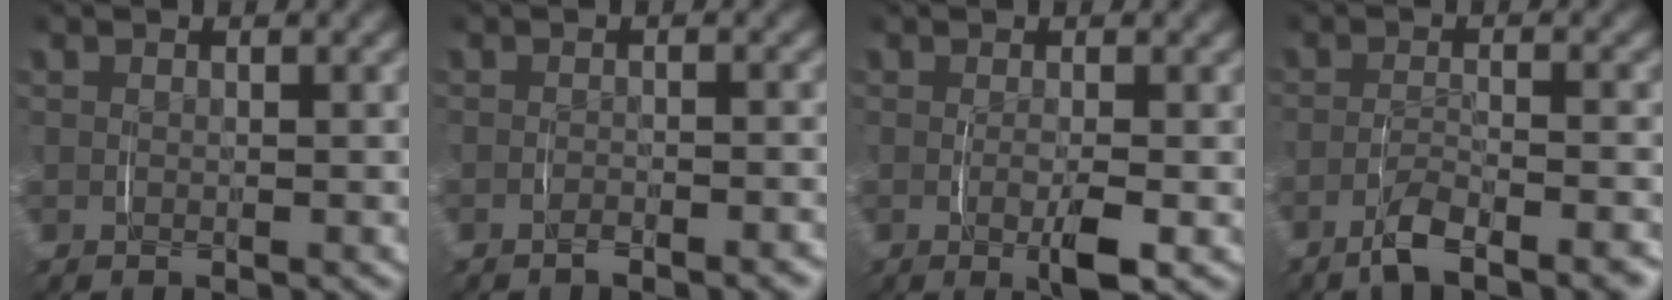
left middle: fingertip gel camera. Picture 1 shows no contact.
{"total": 1.3, "force": [-1.2, 0.0, 0.5], "torque": [-0.009, 0.004, -0.022]}
{"total": 2.5, "force": [-0.6, 0.3, 2.4], "torque": [-0.039, -0.008, -0.007]}
{"total": 3.2, "force": [-2.4, 0.4, 2.1], "torque": [-0.039, -0.001, -0.042]}